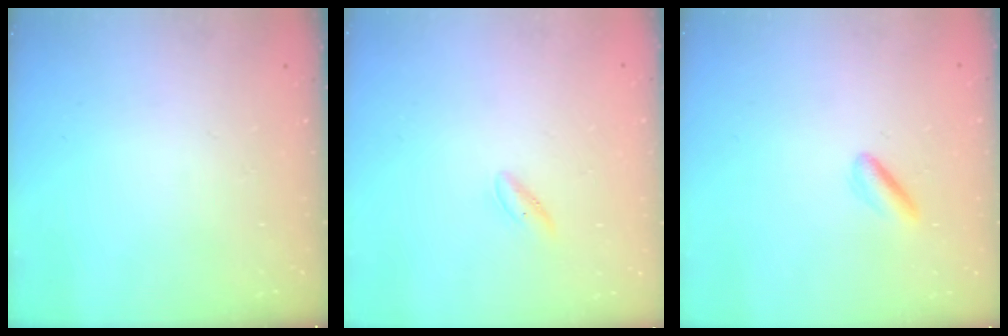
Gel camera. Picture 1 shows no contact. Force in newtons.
{"total": 2.2, "press": 2.0, "slide": 0.8}
{"total": 2.4, "press": 2.2, "slide": 0.9}